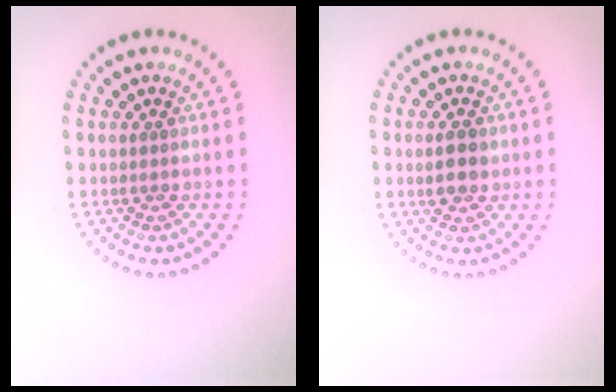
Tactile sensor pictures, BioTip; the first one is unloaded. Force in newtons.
{"total": 2.1, "press": 2.1, "slide": 0.0}